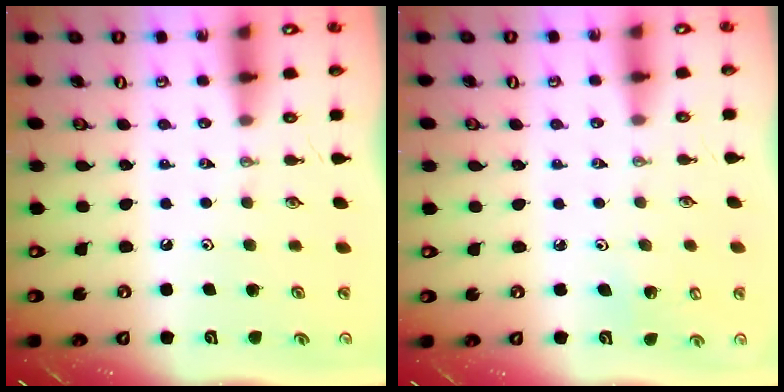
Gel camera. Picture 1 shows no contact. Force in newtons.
{"total": 2.9, "press": 2.9, "slide": 0.2}